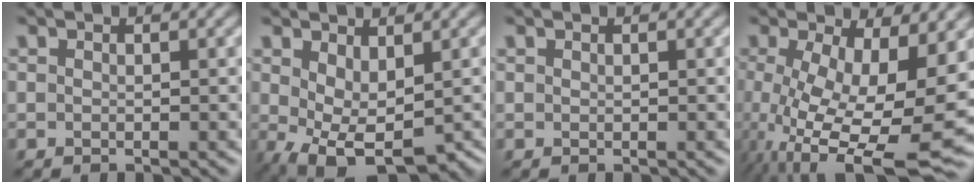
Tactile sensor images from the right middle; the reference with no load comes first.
{"total": 6.2, "force": [-0.8, 3.5, 5.1], "torque": [-0.105, -0.018, 0.001]}
{"total": 0.0}
{"total": 12.9, "force": [-2.7, 5.0, 11.6], "torque": [-0.202, -0.026, -0.035]}